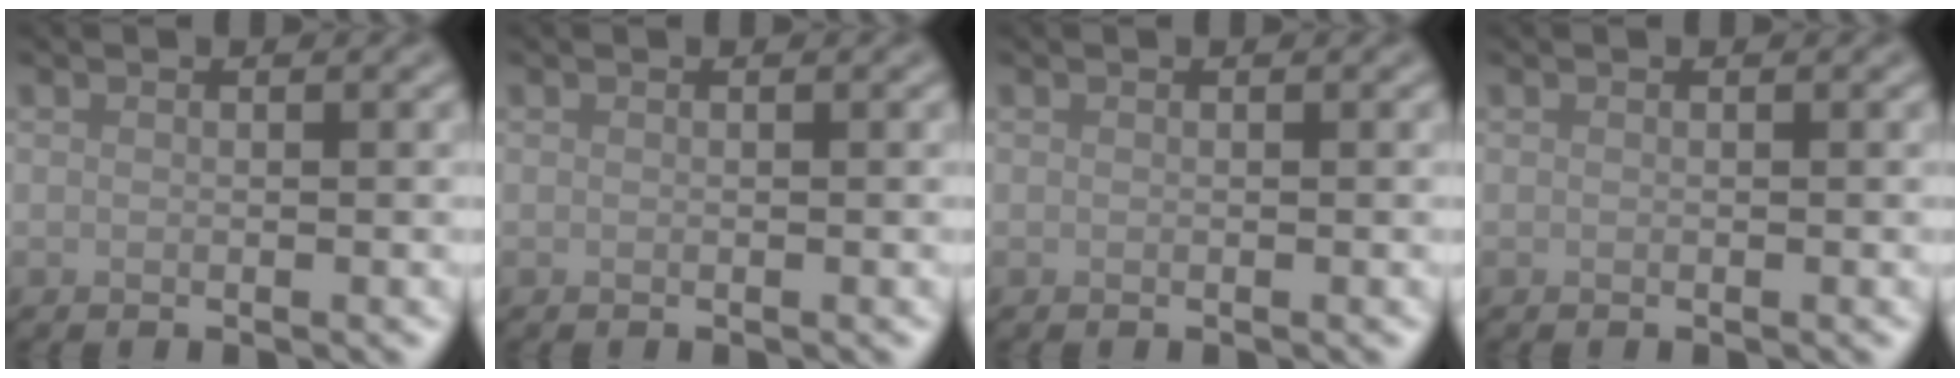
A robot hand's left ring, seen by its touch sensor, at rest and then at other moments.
{"total": 0.0}
{"total": 0.0}
{"total": 0.0}